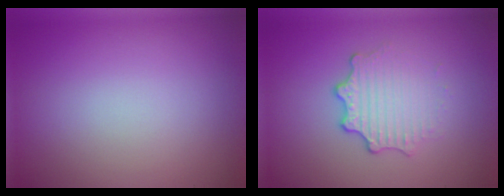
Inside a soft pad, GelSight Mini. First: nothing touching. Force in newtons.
{"total": 3.3, "press": 2.5, "slide": 2.2}